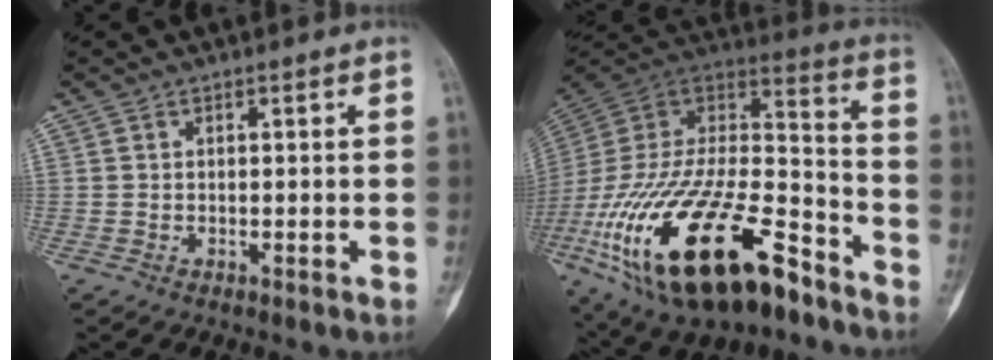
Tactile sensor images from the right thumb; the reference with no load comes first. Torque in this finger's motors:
{"motor_torque": [0.75, 0.63, 2.53, -0.25, 0.28]}